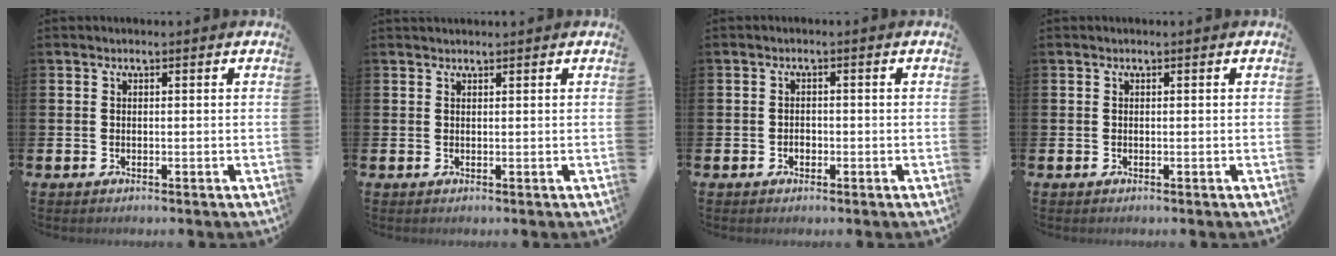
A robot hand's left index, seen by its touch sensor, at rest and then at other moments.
{"total": 0.7, "force": [0.7, 0.0, 0.0], "torque": [0.007, -0.003, 0.011]}
{"total": 1.3, "force": [-0.5, 1.0, 0.6], "torque": [-0.011, 0.002, -0.012]}
{"total": 0.0}